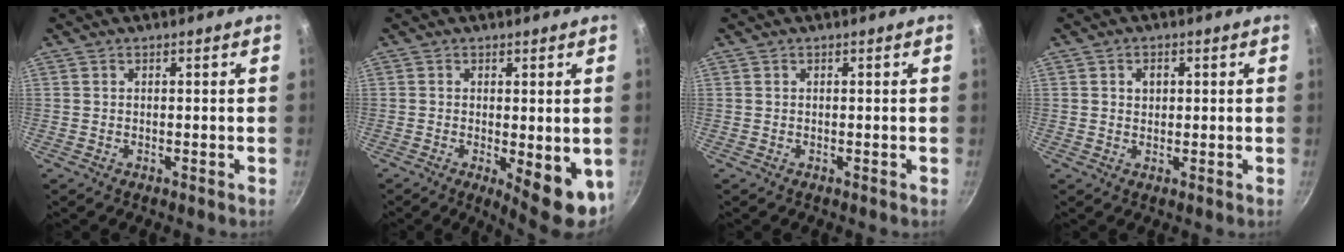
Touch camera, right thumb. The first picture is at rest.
{"total": 9.5, "force": [-1.8, 3.3, 8.7], "torque": [-0.093, -0.007, -0.012]}
{"total": 0.0}
{"total": 2.3, "force": [0.6, 1.8, 1.3], "torque": [-0.010, 0.001, 0.009]}